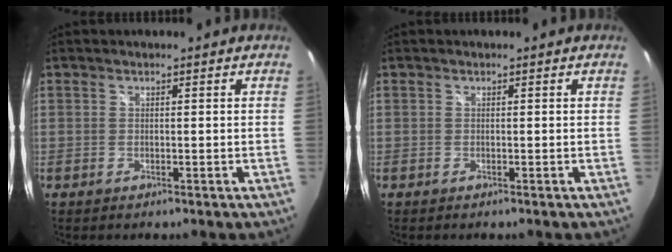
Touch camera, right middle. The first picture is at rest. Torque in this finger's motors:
{"motor_torque": [0.00, -0.01, 0.02, 0.01]}